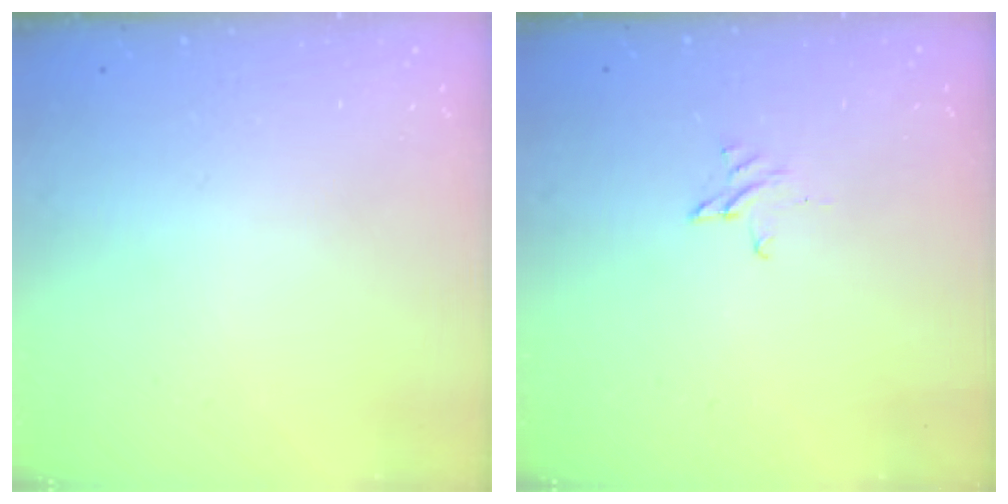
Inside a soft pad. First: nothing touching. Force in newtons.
{"total": 2.6, "press": 2.6, "slide": 0.2}